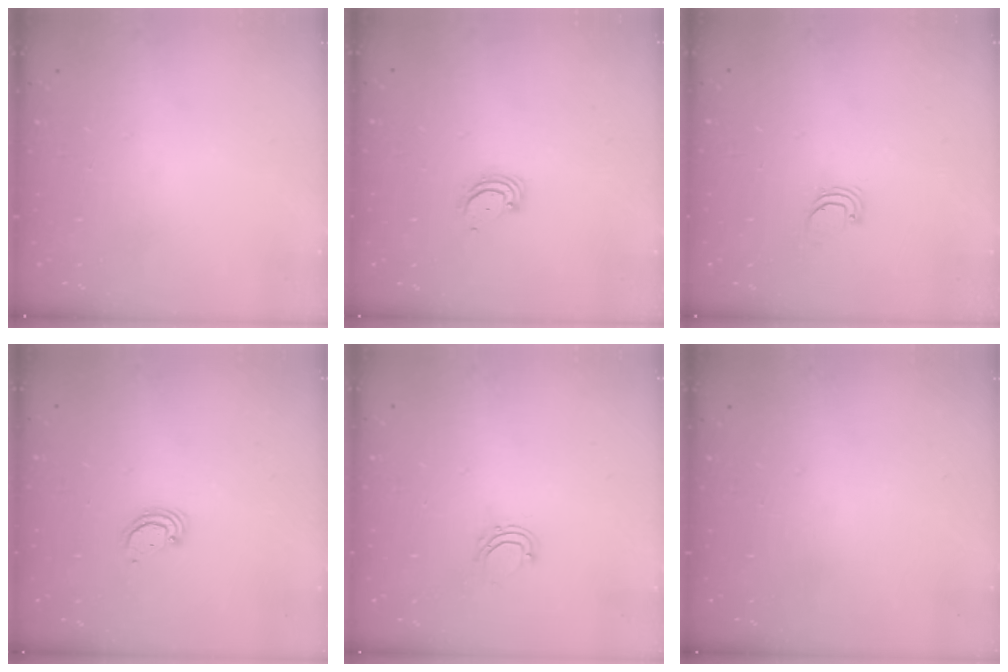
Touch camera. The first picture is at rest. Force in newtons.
{"total": 2.8, "press": 2.8, "slide": 0.3}
{"total": 0.9, "press": 0.9, "slide": 0.1}
{"total": 2.3, "press": 2.3, "slide": 0.2}
{"total": 4.5, "press": 4.4, "slide": 0.6}
{"total": 0.0}